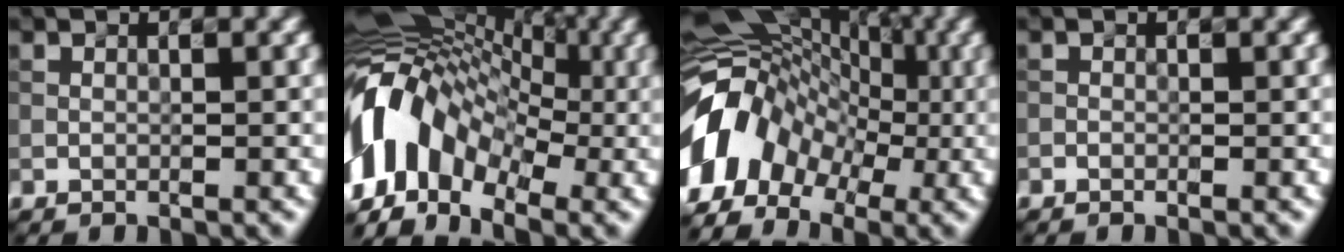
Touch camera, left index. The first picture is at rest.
{"total": 13.8, "force": [-2.8, 9.6, 9.5], "torque": [-0.187, 0.015, -0.058]}
{"total": 11.9, "force": [-2.7, 8.9, 7.4], "torque": [-0.137, 0.008, -0.064]}
{"total": 0.6, "force": [-0.6, 0.1, -0.1], "torque": [0.007, -0.002, -0.005]}